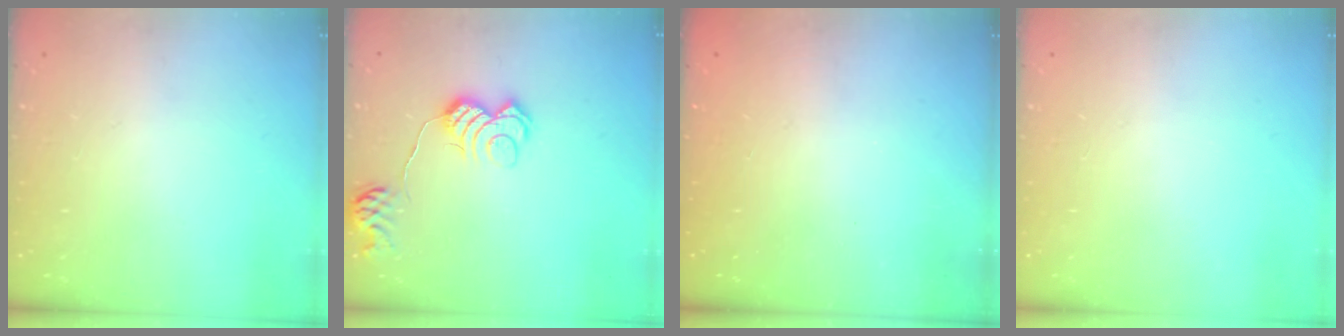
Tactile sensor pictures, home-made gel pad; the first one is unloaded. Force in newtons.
{"total": 11.4, "press": 11.4, "slide": 0.5}
{"total": 2.6, "press": 2.4, "slide": 0.8}
{"total": 0.0}